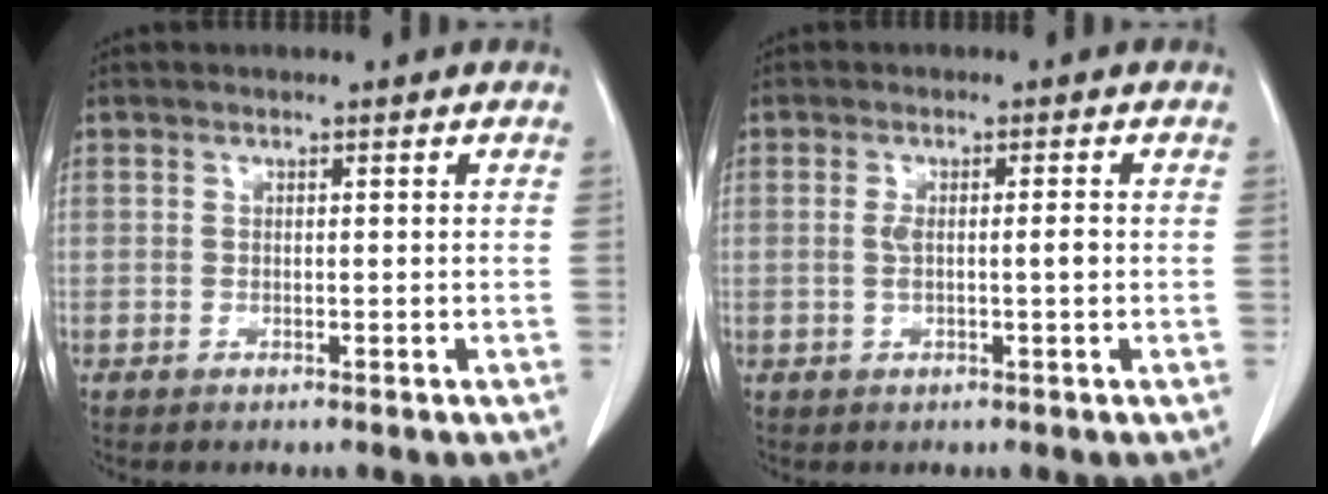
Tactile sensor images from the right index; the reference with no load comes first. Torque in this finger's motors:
{"motor_torque": [-0.07, -0.11, 0.06, 0.00]}